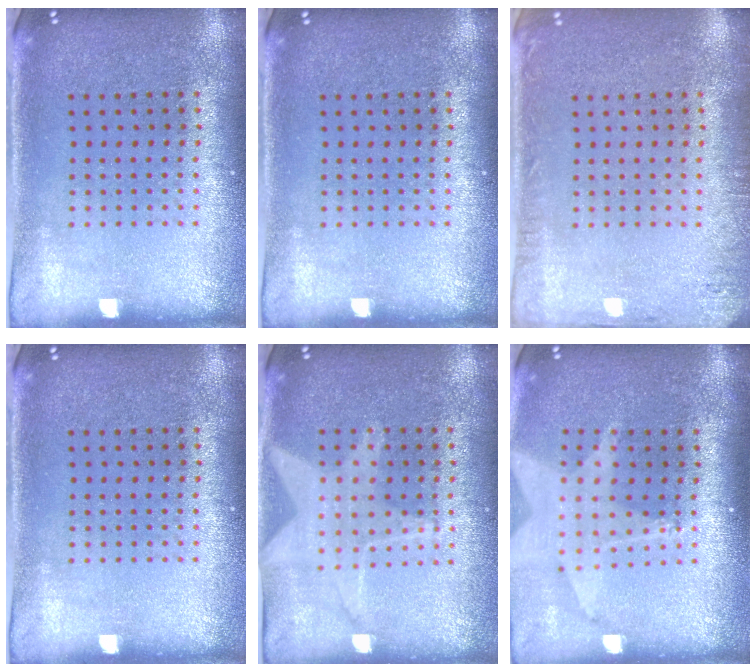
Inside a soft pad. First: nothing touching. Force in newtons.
{"total": 0.0}
{"total": 1.7, "press": 1.7, "slide": 0.2}
{"total": 0.0}
{"total": 1.4, "press": 1.3, "slide": 0.3}
{"total": 2.0, "press": 1.5, "slide": 1.2}